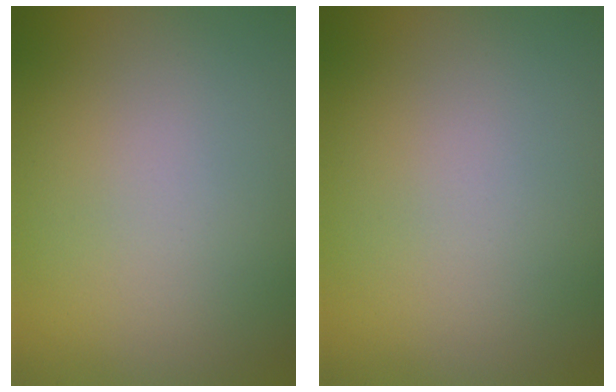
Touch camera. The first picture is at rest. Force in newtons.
{"total": 0.0}